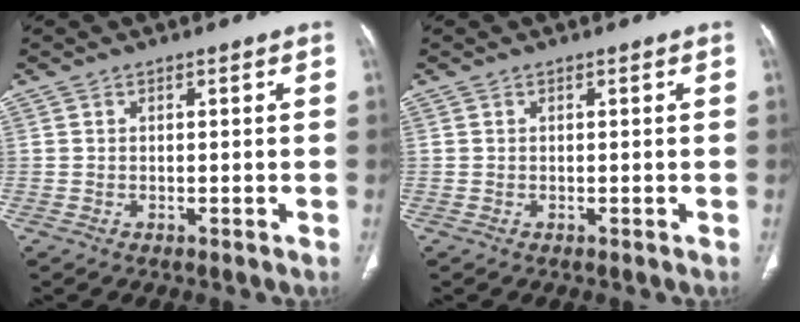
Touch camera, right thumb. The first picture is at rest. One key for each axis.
{"total": 0.0}